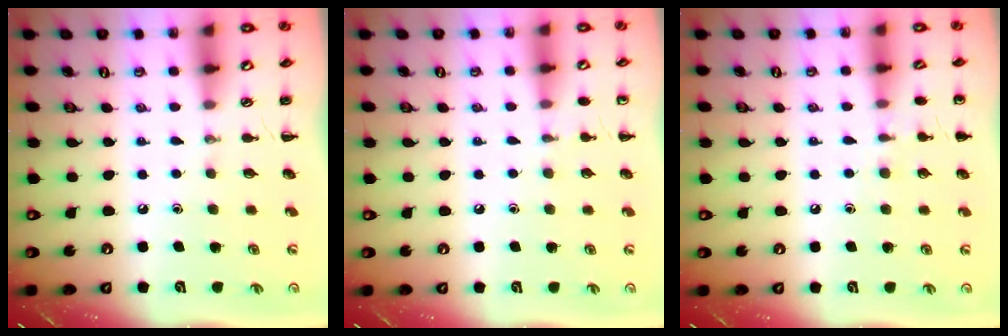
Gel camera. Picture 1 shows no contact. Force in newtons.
{"total": 4.3, "press": 4.1, "slide": 1.3}
{"total": 5.9, "press": 5.7, "slide": 1.7}